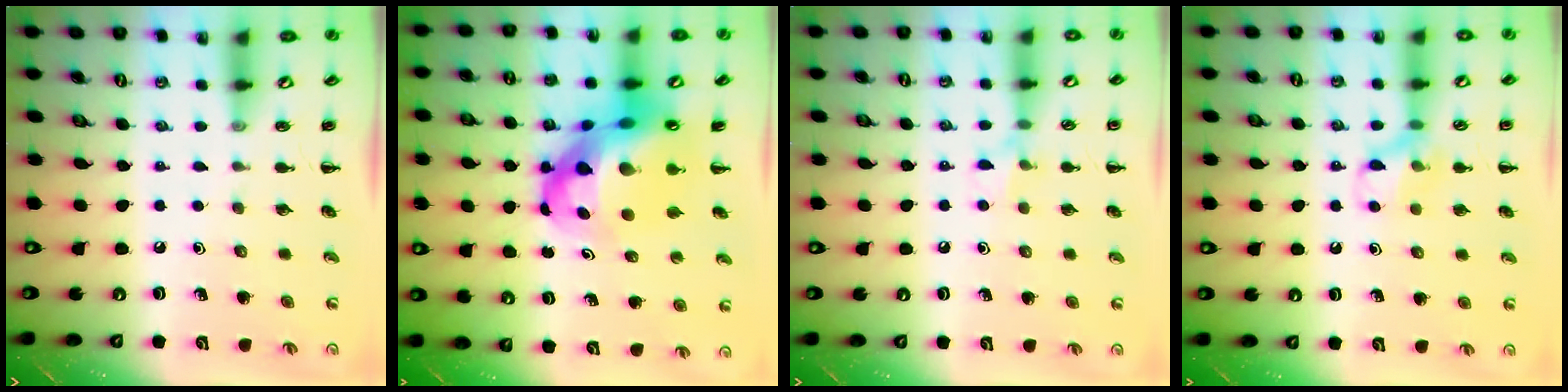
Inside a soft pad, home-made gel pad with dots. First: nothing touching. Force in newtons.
{"total": 16.0, "press": 15.4, "slide": 4.2}
{"total": 6.1, "press": 5.9, "slide": 1.3}
{"total": 9.5, "press": 9.4, "slide": 1.5}